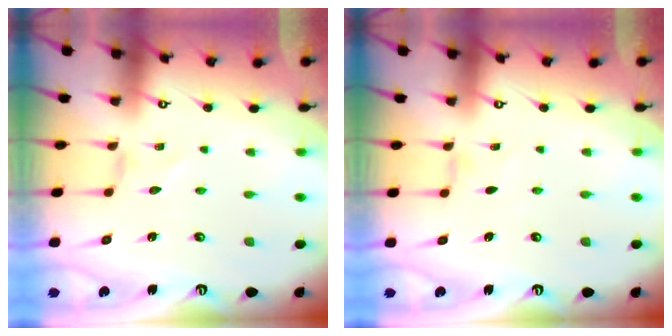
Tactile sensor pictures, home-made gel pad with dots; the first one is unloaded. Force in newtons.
{"total": 0.8, "press": 0.7, "slide": 0.4}